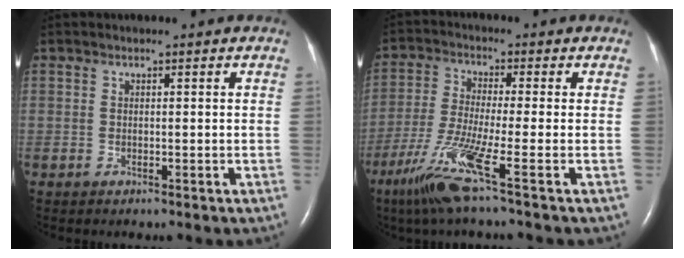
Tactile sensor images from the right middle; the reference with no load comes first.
{"total": 9.2, "force": [-5.0, -1.2, 7.6], "torque": [-0.158, -0.031, -0.104]}